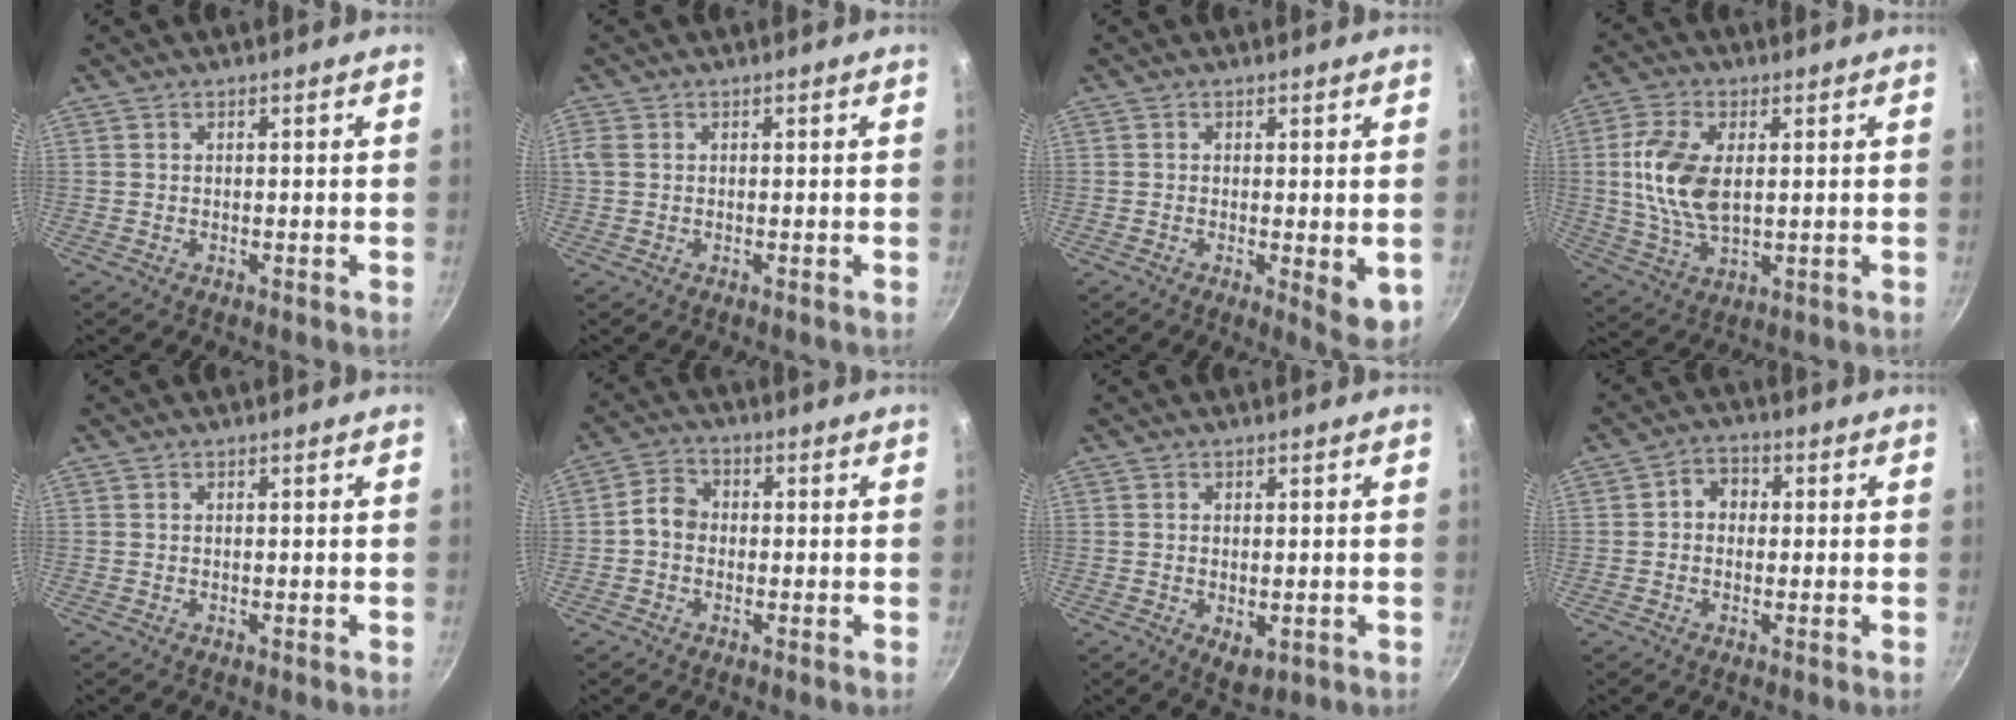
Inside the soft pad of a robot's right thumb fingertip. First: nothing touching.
{"total": 1.6, "force": [-0.1, 1.1, 1.1], "torque": [-0.030, 0.000, -0.002]}
{"total": 5.8, "force": [-0.6, 2.1, 5.4], "torque": [-0.067, -0.013, -0.005]}
{"total": 11.7, "force": [1.3, 6.2, 9.8], "torque": [-0.195, -0.002, 0.026]}
{"total": 0.0}
{"total": 4.5, "force": [-0.7, 3.7, 2.5], "torque": [-0.032, 0.020, -0.026]}
{"total": 4.1, "force": [-0.7, 2.5, 3.1], "torque": [-0.043, -0.011, -0.005]}
{"total": 3.9, "force": [0.1, 3.2, 2.1], "torque": [-0.018, 0.011, -0.009]}